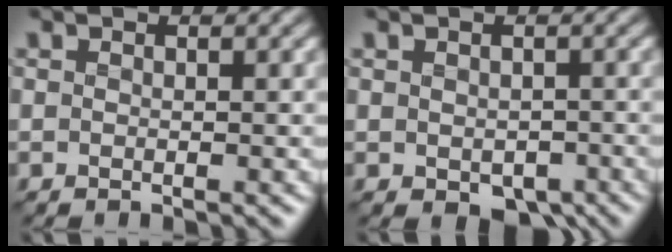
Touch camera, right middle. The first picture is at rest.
{"total": 3.5, "force": [-1.5, 2.2, 2.2], "torque": [-0.030, -0.021, -0.012]}